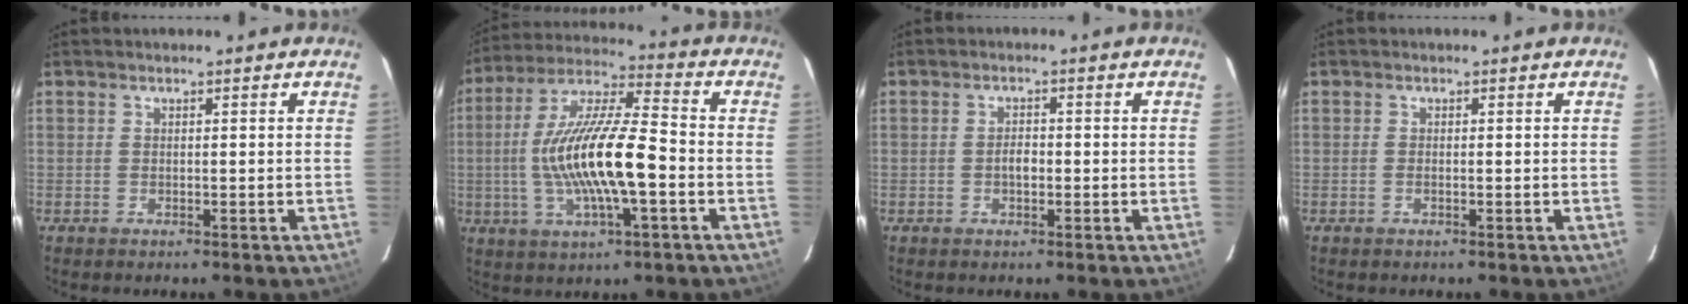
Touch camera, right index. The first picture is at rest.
{"total": 17.2, "force": [-2.9, 3.7, 16.5], "torque": [-0.321, 0.004, -0.056]}
{"total": 1.9, "force": [-0.5, 1.1, 1.5], "torque": [-0.029, 0.005, -0.011]}
{"total": 0.7, "force": [-0.2, 0.1, 0.6], "torque": [-0.012, 0.000, -0.006]}